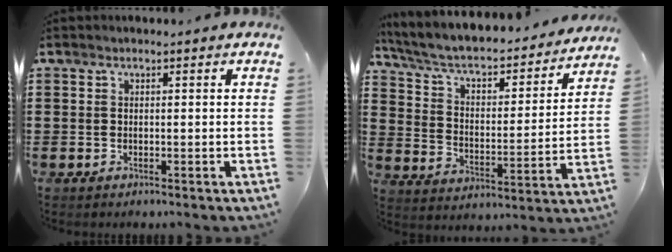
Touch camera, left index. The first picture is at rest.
{"total": 4.8, "force": [3.9, 1.6, 2.3], "torque": [-0.067, -0.035, 0.059]}